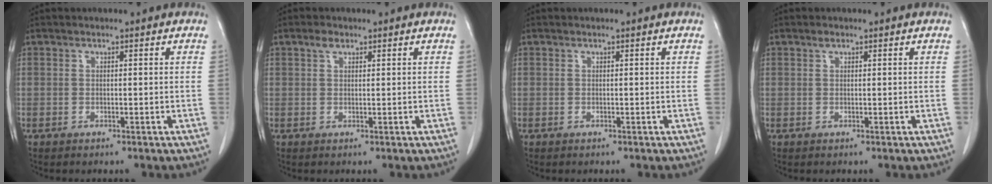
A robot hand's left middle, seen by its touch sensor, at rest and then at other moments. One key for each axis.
{"total": 1.5, "fx": 1.0, "fy": 0.7, "fz": 0.8, "tx": -0.019, "ty": 0.004, "tz": 0.017}
{"total": 0.0}
{"total": 0.6, "fx": 0.4, "fy": 0.2, "fz": 0.3, "tx": -0.009, "ty": 0.000, "tz": 0.007}